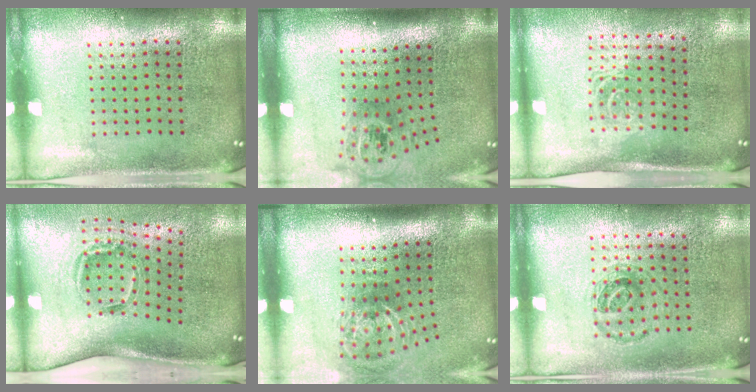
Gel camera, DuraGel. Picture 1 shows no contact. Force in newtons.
{"total": 1.7, "press": 1.2, "slide": 1.2}
{"total": 1.7, "press": 1.3, "slide": 1.1}
{"total": 2.1, "press": 1.3, "slide": 1.6}
{"total": 2.2, "press": 1.3, "slide": 1.7}
{"total": 0.9, "press": 0.8, "slide": 0.4}